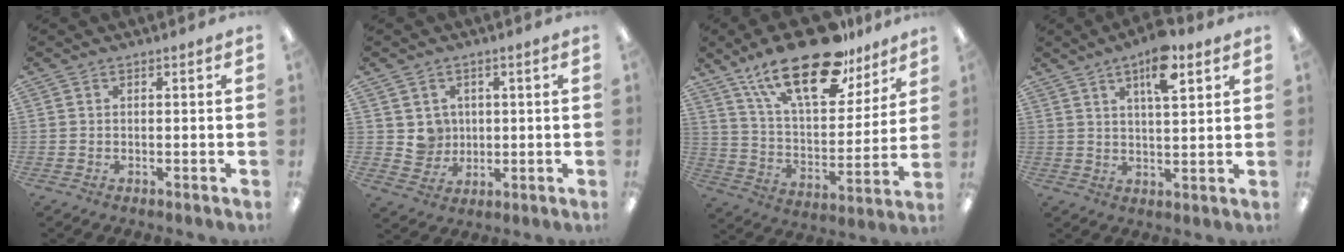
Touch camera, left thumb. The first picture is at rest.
{"total": 5.3, "force": [1.9, 5.0, 0.1], "torque": [0.000, -0.008, 0.036]}
{"total": 24.7, "force": [16.6, 10.1, 15.2], "torque": [-0.253, -0.090, 0.284]}
{"total": 10.0, "force": [5.8, 3.3, 7.5], "torque": [-0.116, -0.017, 0.093]}